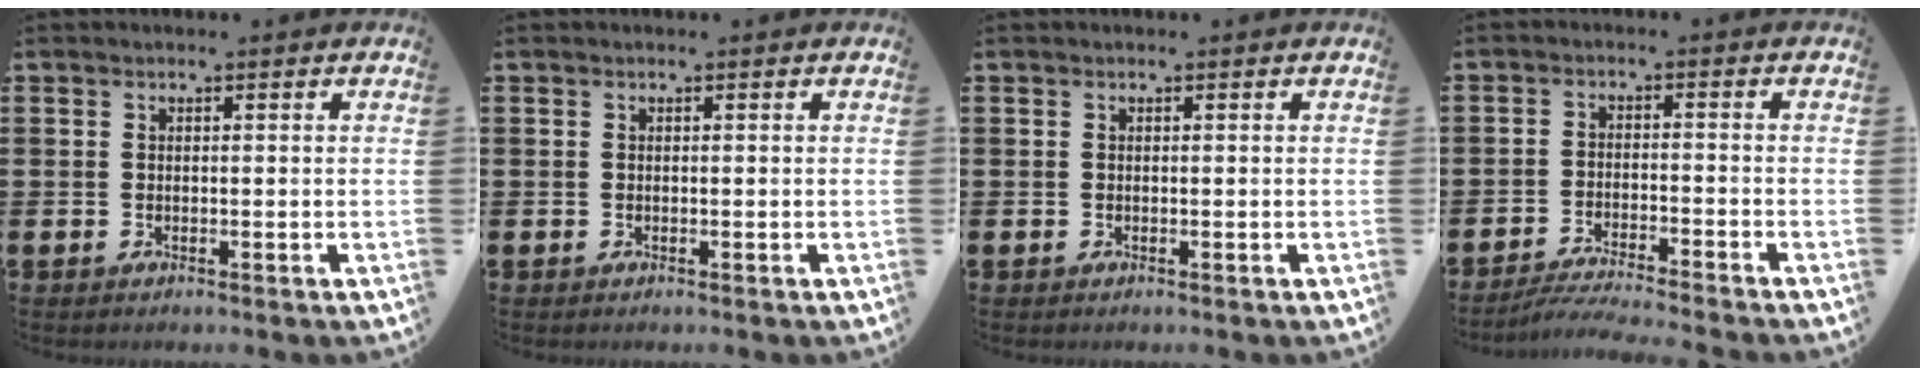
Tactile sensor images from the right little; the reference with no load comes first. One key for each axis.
{"total": 0.0}
{"total": 0.0}
{"total": 3.3, "fx": -3.2, "fy": -0.4, "fz": 0.9, "tx": -0.014, "ty": -0.003, "tz": -0.063}